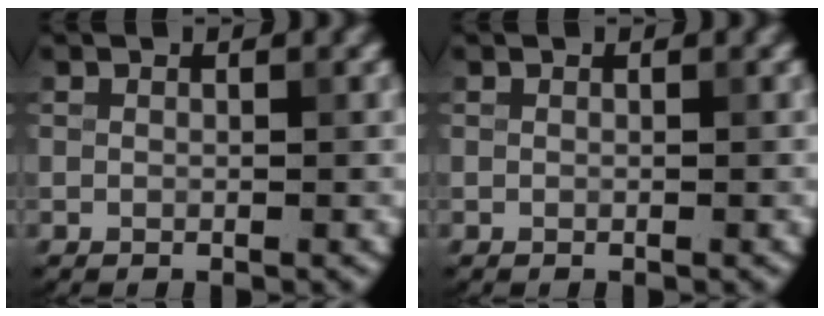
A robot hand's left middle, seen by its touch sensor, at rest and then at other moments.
{"total": 0.0}